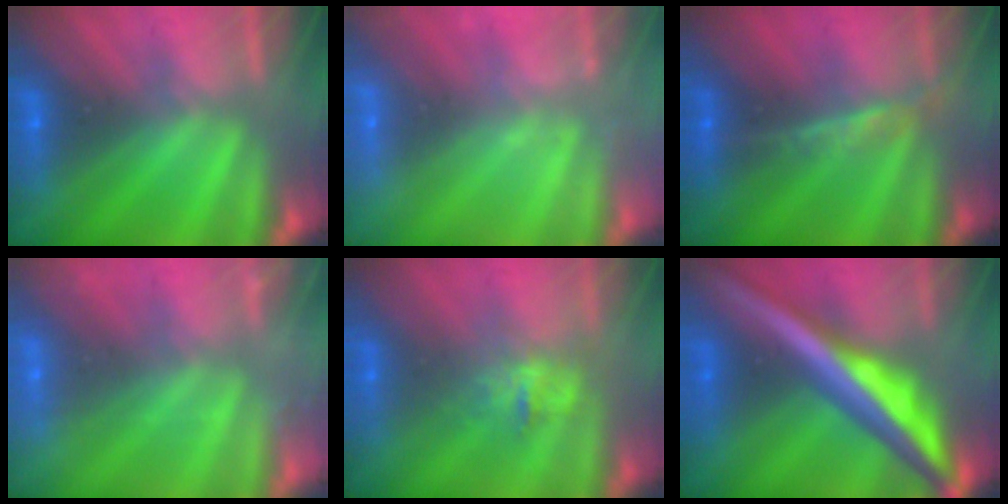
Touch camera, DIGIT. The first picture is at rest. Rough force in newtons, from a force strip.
{"total": 2.2}
{"total": 2.4}
{"total": 2.2}
{"total": 2.7}
{"total": 6.8}